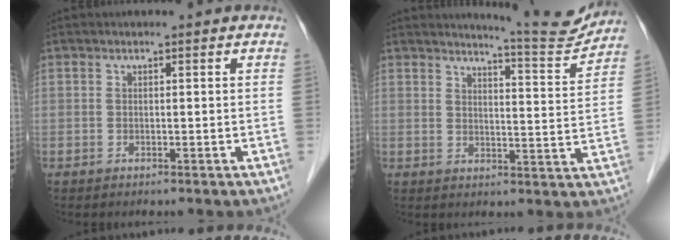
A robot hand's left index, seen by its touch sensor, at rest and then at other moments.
{"total": 8.4, "force": [8.4, -0.5, 1.0], "torque": [-0.023, -0.032, 0.105]}